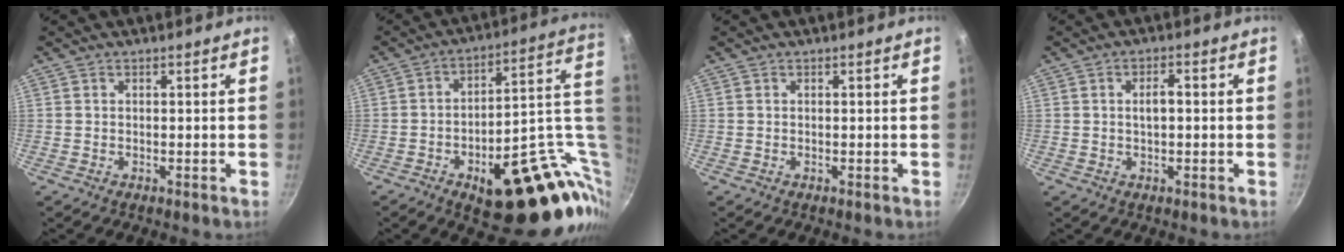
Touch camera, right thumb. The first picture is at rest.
{"total": 28.1, "force": [-8.3, 10.8, 24.5], "torque": [-0.217, 0.060, -0.101]}
{"total": 0.0}
{"total": 3.0, "force": [0.2, 1.4, 2.6], "torque": [-0.048, 0.009, 0.001]}